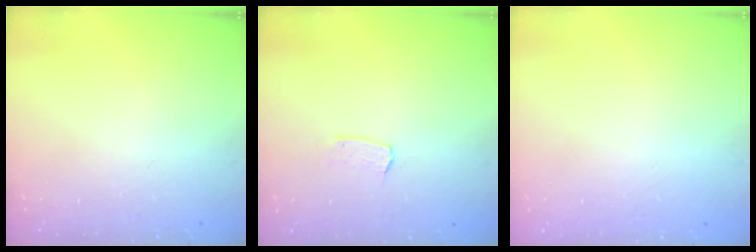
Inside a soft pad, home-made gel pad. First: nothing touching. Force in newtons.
{"total": 3.6, "press": 3.6, "slide": 0.3}
{"total": 0.0}